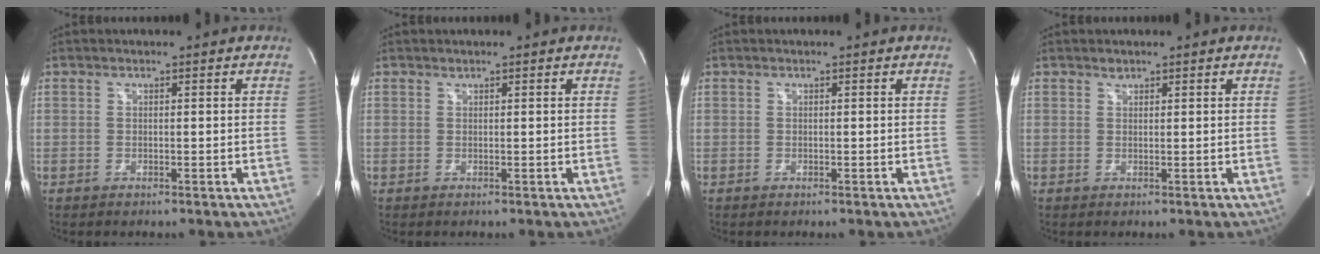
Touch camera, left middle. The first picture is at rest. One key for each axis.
{"total": 0.0}
{"total": 0.0}
{"total": 0.7, "fx": 0.6, "fy": 0.3, "fz": 0.1, "tx": -0.002, "ty": -0.003, "tz": 0.007}